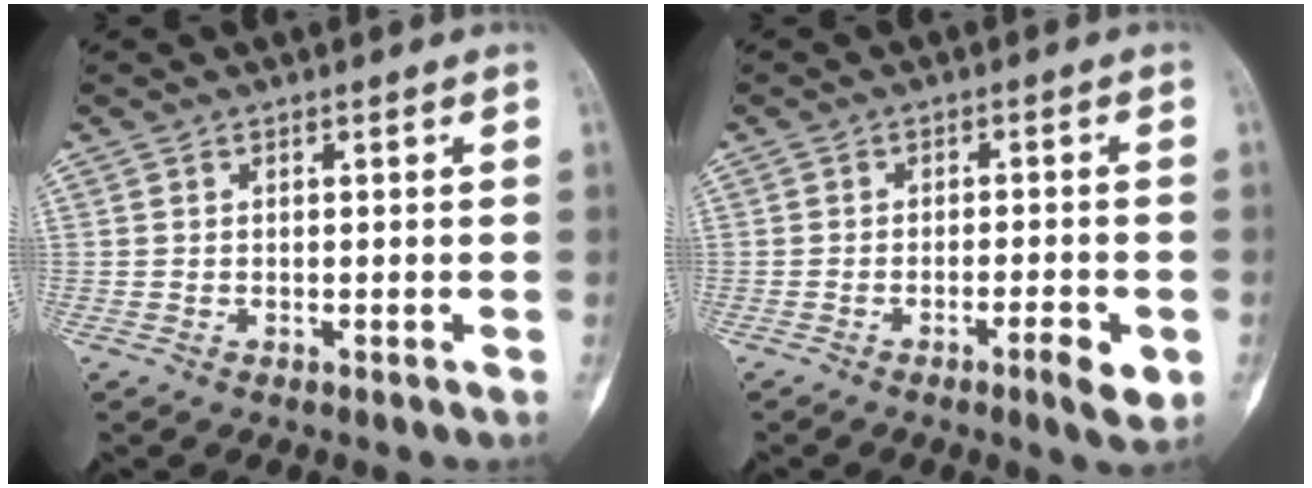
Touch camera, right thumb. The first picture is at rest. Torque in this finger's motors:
{"motor_torque": [0.10, 0.12, 0.16, 0.37, 0.03]}